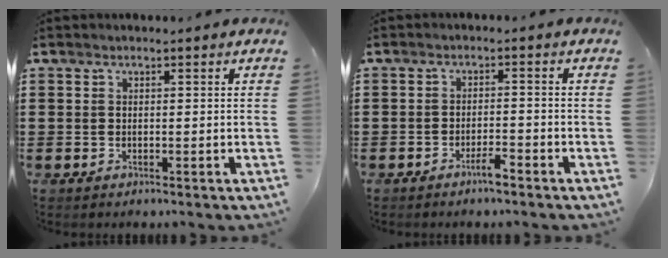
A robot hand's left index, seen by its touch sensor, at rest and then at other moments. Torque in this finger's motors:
{"motor_torque": [0.08, 0.08, 0.01, 0.04]}